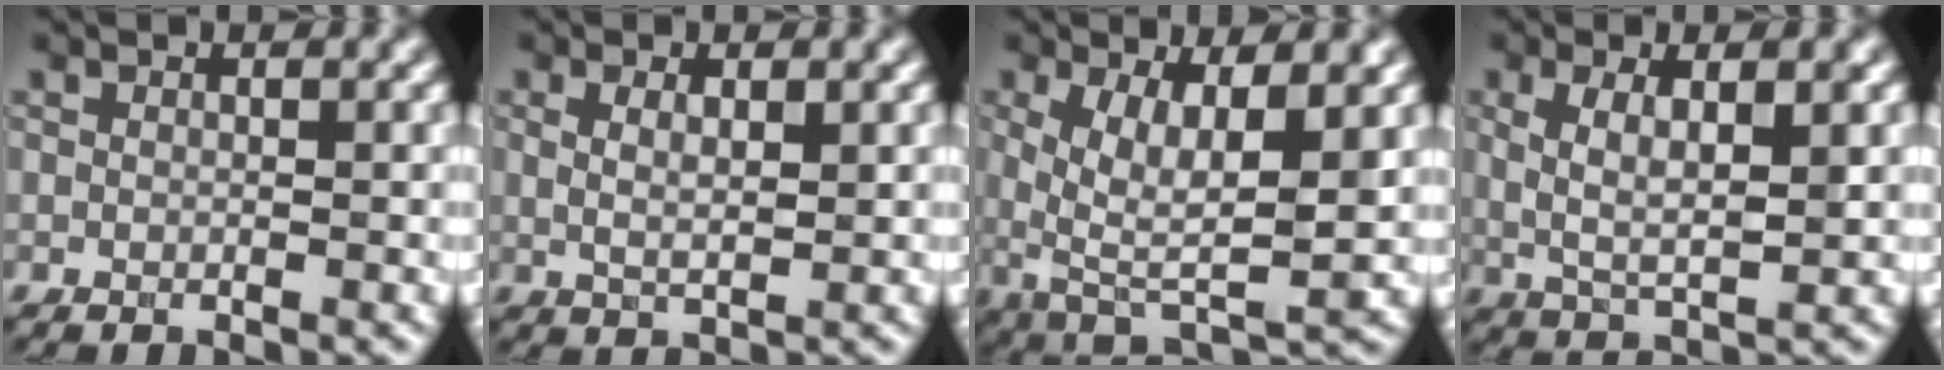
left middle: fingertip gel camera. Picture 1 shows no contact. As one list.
[{"total": 1.9, "force": [0.7, 0.6, 1.7], "torque": [-0.031, -0.005, 0.014]}, {"total": 7.4, "force": [0.9, 2.8, 6.8], "torque": [-0.129, -0.007, 0.016]}, {"total": 4.0, "force": [0.8, 1.2, 3.7], "torque": [-0.077, -0.002, 0.017]}]